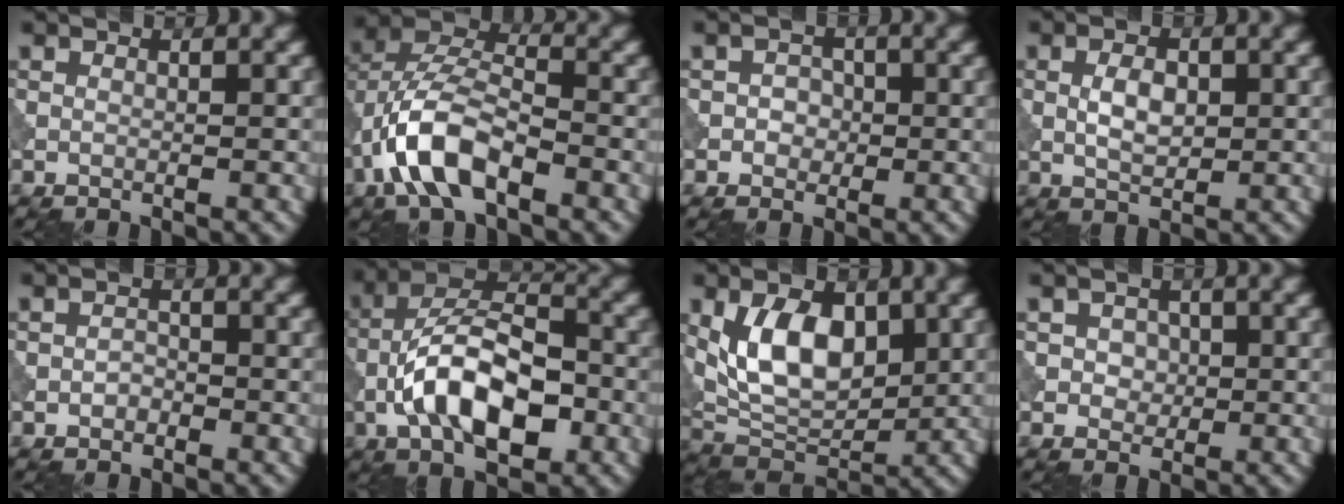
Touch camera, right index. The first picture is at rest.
{"total": 7.9, "force": [-3.5, 3.9, 5.9], "torque": [-0.119, 0.012, -0.074]}
{"total": 1.6, "force": [-0.3, 1.4, 0.8], "torque": [-0.002, -0.001, -0.009]}
{"total": 2.9, "force": [0.1, 1.6, 2.4], "torque": [-0.050, 0.000, 0.002]}
{"total": 1.0, "force": [-0.6, 0.7, 0.5], "torque": [-0.010, 0.001, -0.012]}
{"total": 9.9, "force": [-3.3, 4.8, 8.0], "torque": [-0.141, 0.013, -0.064]}
{"total": 7.7, "force": [1.5, 4.4, 6.2], "torque": [-0.113, -0.006, 0.024]}
{"total": 1.9, "force": [0.2, 1.6, 1.0], "torque": [-0.019, 0.002, 0.000]}